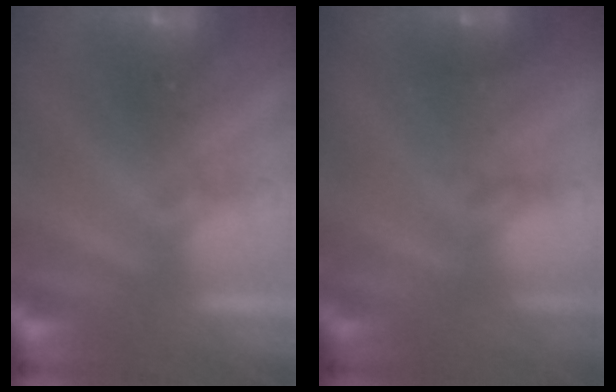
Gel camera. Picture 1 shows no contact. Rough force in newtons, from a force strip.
{"total": 1.7}